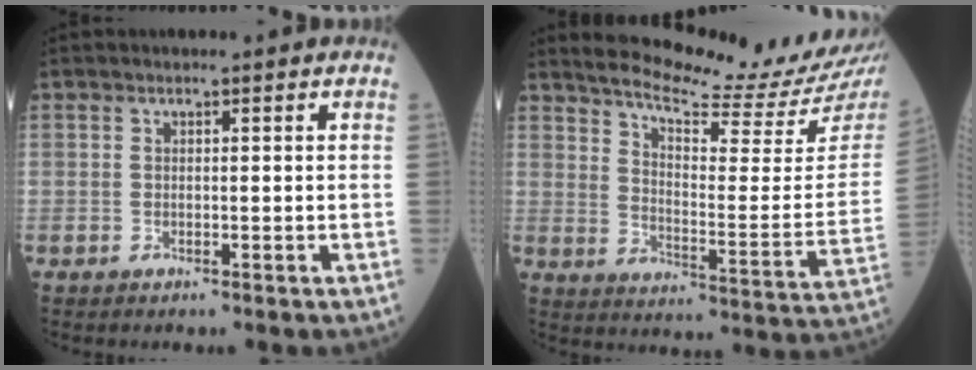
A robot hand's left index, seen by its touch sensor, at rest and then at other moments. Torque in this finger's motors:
{"motor_torque": [0.95, -1.18, 0.19, 0.04]}